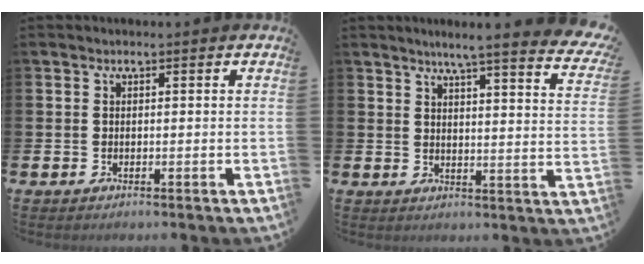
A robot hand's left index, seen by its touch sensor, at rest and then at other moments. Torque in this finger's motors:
{"motor_torque": [0.73, -1.39, 0.46, 0.14]}